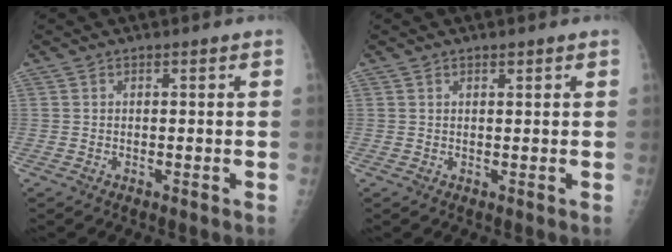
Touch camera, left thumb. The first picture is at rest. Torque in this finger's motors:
{"motor_torque": [0.09, 0.11, 0.07, 0.08, 0.03]}